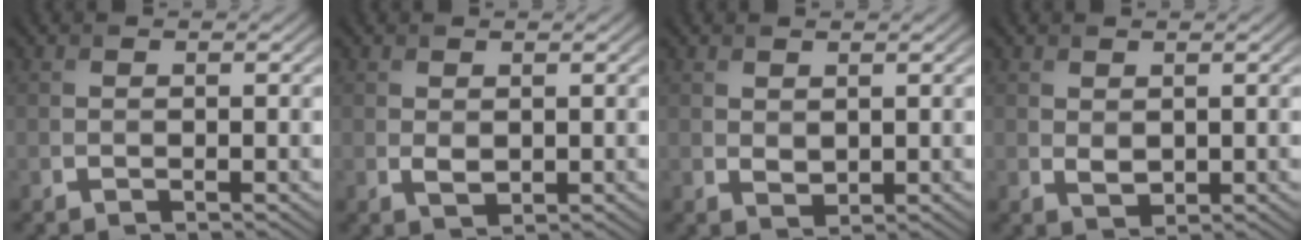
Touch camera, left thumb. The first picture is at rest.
{"total": 1.3, "force": [0.3, 0.9, 1.0], "torque": [-0.022, -0.005, 0.011]}
{"total": 1.4, "force": [0.8, 0.9, 0.8], "torque": [-0.018, -0.006, 0.020]}
{"total": 1.5, "force": [0.6, 1.0, 1.0], "torque": [-0.022, -0.006, 0.017]}